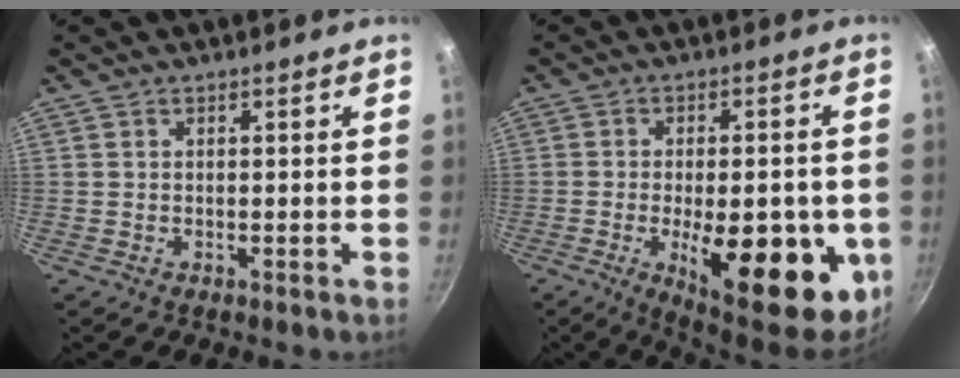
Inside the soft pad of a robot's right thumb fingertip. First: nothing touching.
{"total": 21.4, "force": [-5.6, 8.8, 18.8], "torque": [-0.213, -0.003, -0.063]}